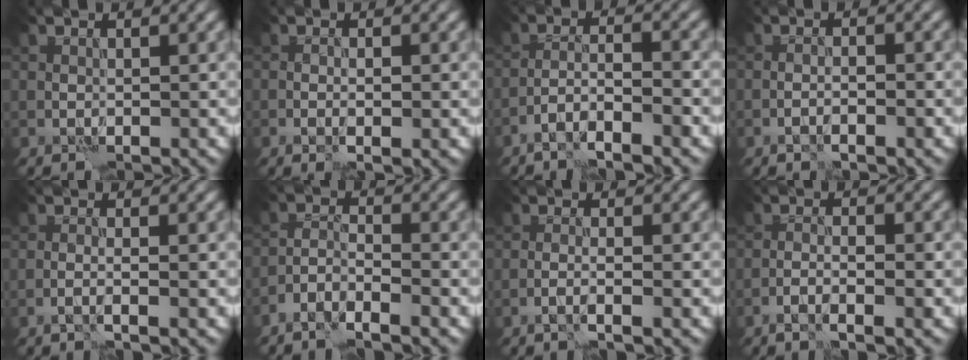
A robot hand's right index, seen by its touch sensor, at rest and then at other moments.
{"total": 1.6, "force": [-0.4, 0.3, 1.5], "torque": [-0.024, -0.001, -0.006]}
{"total": 4.0, "force": [-2.9, 0.4, 2.7], "torque": [-0.045, 0.007, -0.055]}
{"total": 1.5, "force": [-0.9, 0.1, 1.2], "torque": [-0.017, 0.007, -0.016]}
{"total": 1.0, "force": [-0.5, -0.2, 0.8], "torque": [-0.012, 0.003, -0.015]}
{"total": 2.8, "force": [-2.3, 0.4, 1.5], "torque": [-0.027, 0.003, -0.049]}
{"total": 1.3, "force": [-0.7, -0.2, 1.1], "torque": [-0.014, 0.005, -0.019]}
{"total": 2.4, "force": [-1.4, 0.1, 1.9], "torque": [-0.034, 0.003, -0.030]}